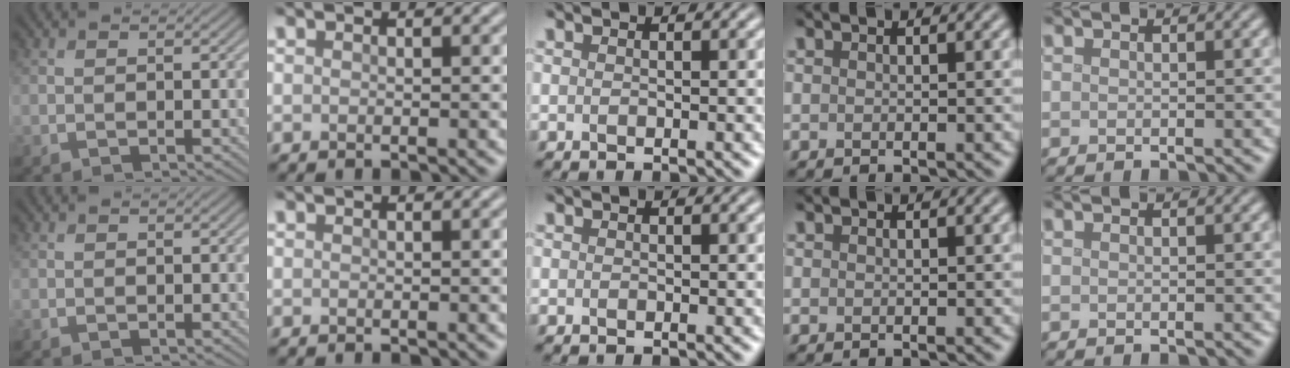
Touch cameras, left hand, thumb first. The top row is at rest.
{}